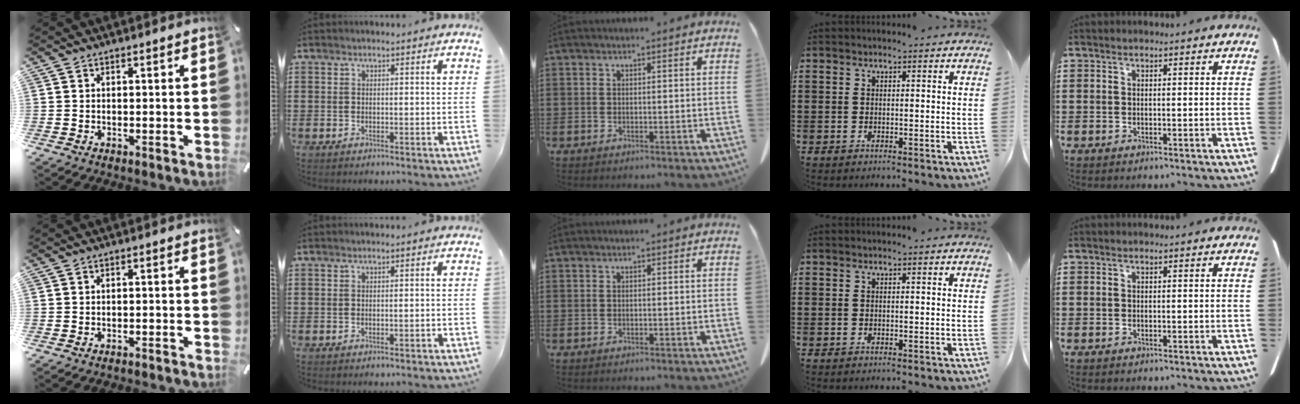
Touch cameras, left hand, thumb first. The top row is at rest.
{"thumb": {"total": 1.4, "force": [-1.4, 0.3, 0.3], "torque": [-0.008, 0.004, -0.027]}, "index": {"total": 0.7, "force": [-0.5, 0.0, 0.4], "torque": [-0.007, -0.002, -0.010]}}